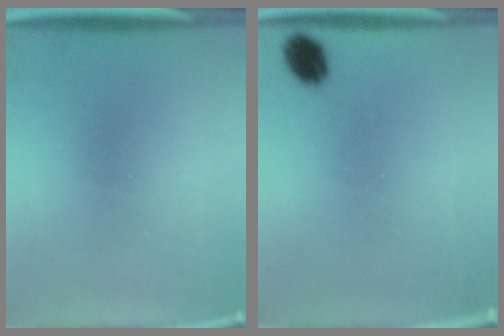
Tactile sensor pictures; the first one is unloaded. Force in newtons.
{"total": 4.6}